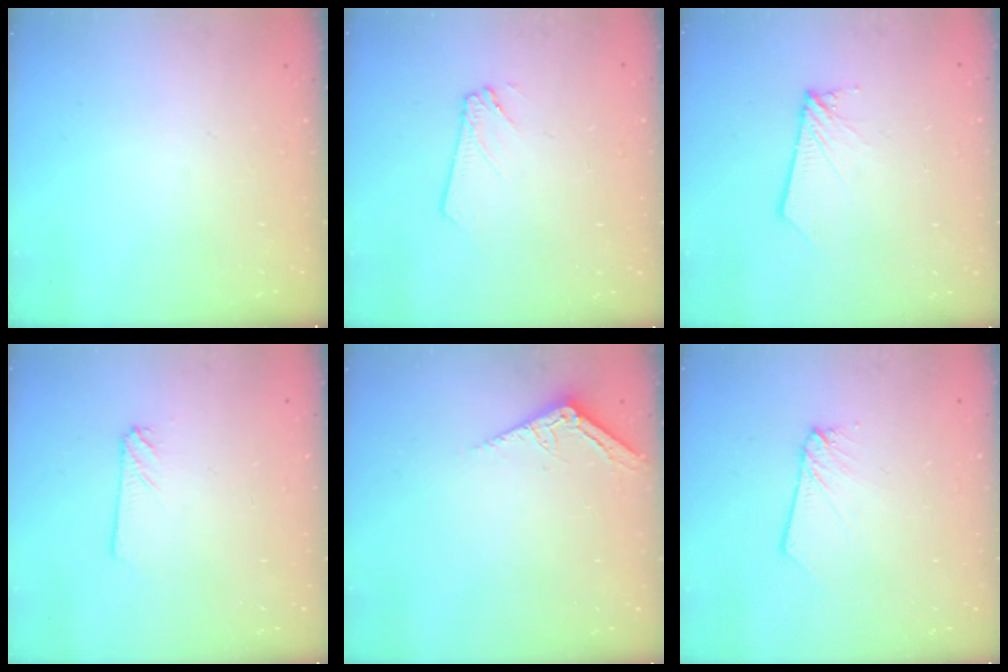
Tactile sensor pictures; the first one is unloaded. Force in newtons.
{"total": 2.4, "press": 2.4, "slide": 0.2}
{"total": 2.8, "press": 2.8, "slide": 0.3}
{"total": 2.4, "press": 2.4, "slide": 0.2}
{"total": 3.2, "press": 3.2, "slide": 0.3}
{"total": 3.1, "press": 3.0, "slide": 0.3}